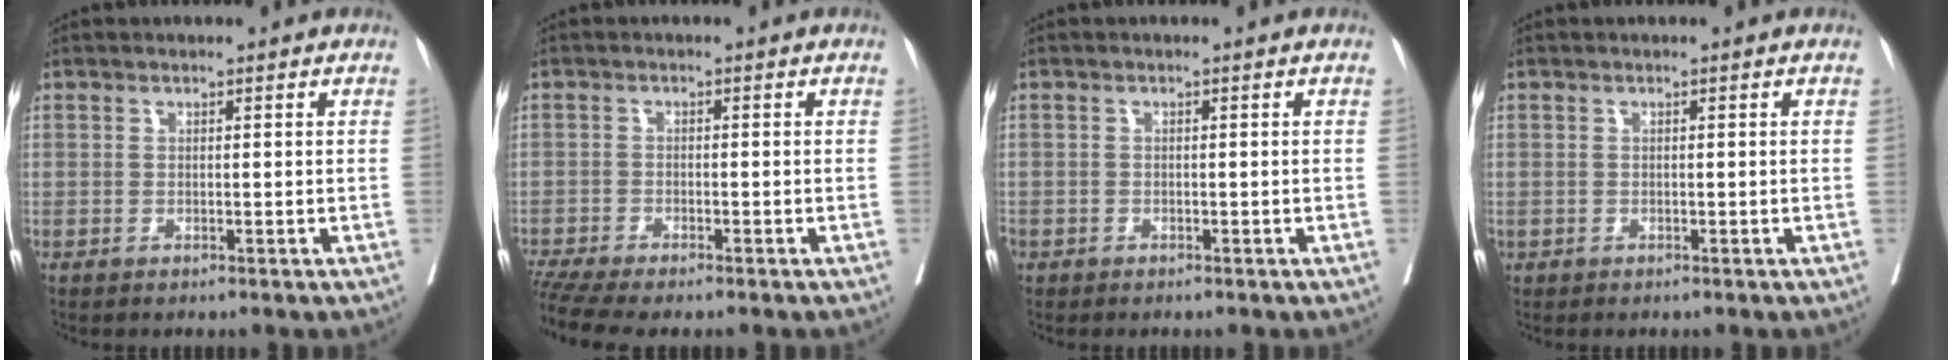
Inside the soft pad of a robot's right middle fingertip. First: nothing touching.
{"total": 7.5, "force": [-6.3, 0.8, 4.0], "torque": [-0.068, -0.006, -0.107]}
{"total": 1.6, "force": [-1.1, 1.1, 0.5], "torque": [-0.017, -0.001, -0.022]}
{"total": 0.0}